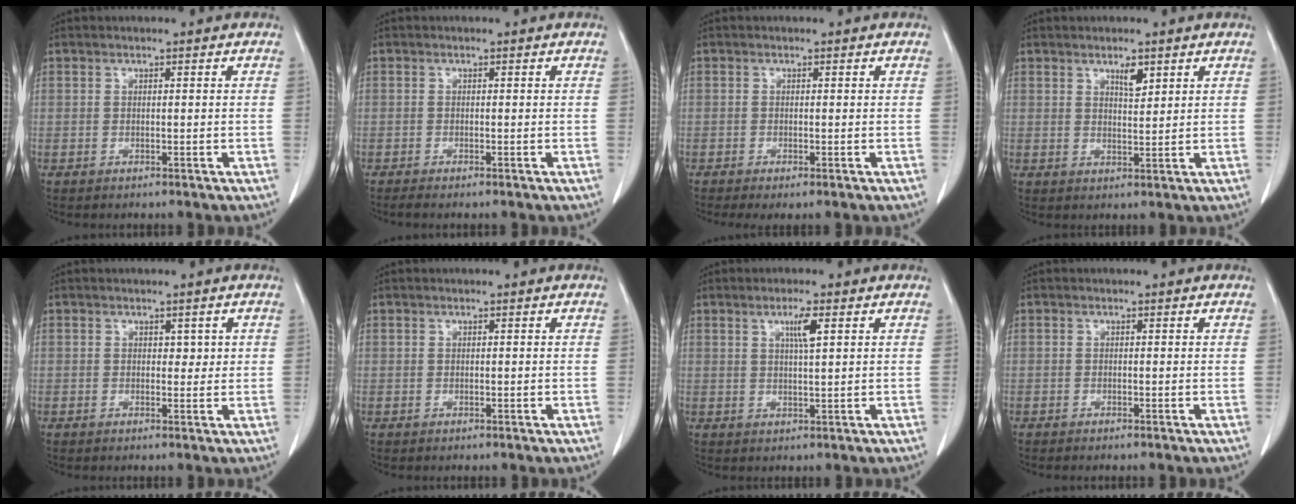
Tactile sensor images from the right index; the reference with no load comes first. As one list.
[{"total": 1.2, "force": [-1.0, -0.1, 0.7], "torque": [-0.011, 0.000, -0.016]}, {"total": 1.8, "force": [-1.0, 0.3, 1.4], "torque": [-0.024, -0.006, -0.016]}, {"total": 2.7, "force": [1.7, 0.8, 1.9], "torque": [-0.035, -0.003, 0.032]}, {"total": 1.6, "force": [0.6, 1.1, 1.0], "torque": [-0.007, -0.001, 0.008]}, {"total": 0.0}, {"total": 3.3, "force": [1.4, 0.0, 3.0], "torque": [-0.053, -0.002, 0.025]}, {"total": 0.5, "force": [-0.4, -0.1, 0.3], "torque": [-0.006, 0.000, -0.008]}]